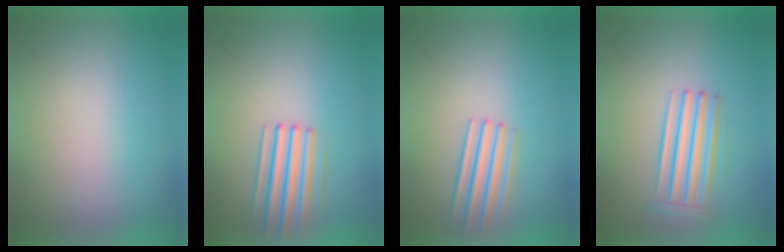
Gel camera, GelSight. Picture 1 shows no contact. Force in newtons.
{"total": 2.6}
{"total": 2.1}
{"total": 2.9}